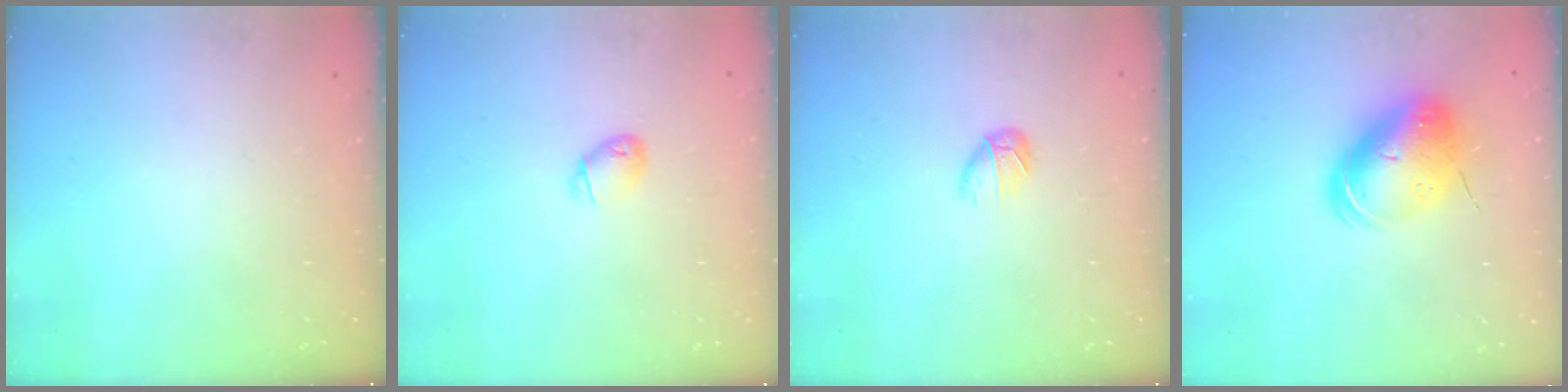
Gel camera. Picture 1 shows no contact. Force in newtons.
{"total": 4.2, "press": 4.1, "slide": 0.7}
{"total": 3.8, "press": 3.6, "slide": 1.1}
{"total": 13.0, "press": 12.7, "slide": 2.4}